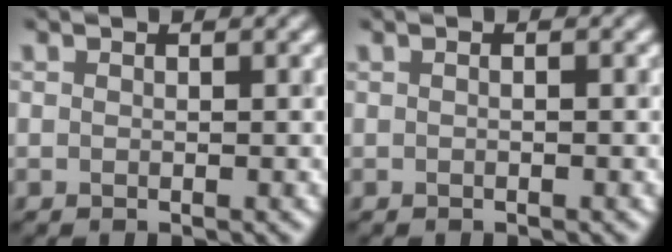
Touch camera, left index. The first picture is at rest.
{"total": 0.6, "force": [-0.1, 0.2, 0.5], "torque": [-0.001, -0.006, -0.007]}